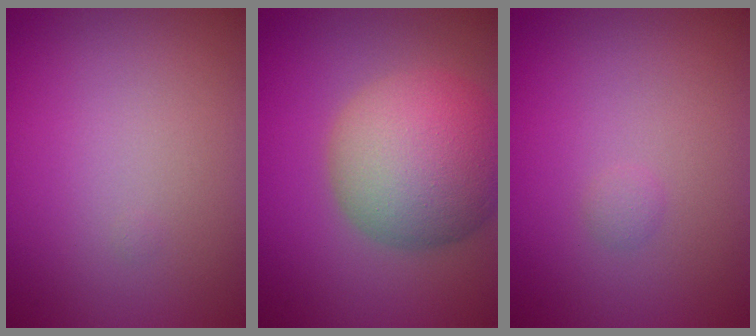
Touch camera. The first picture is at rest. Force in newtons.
{"total": 9.1, "press": 9.1, "slide": 0.7}
{"total": 0.5, "press": 0.5, "slide": 0.0}